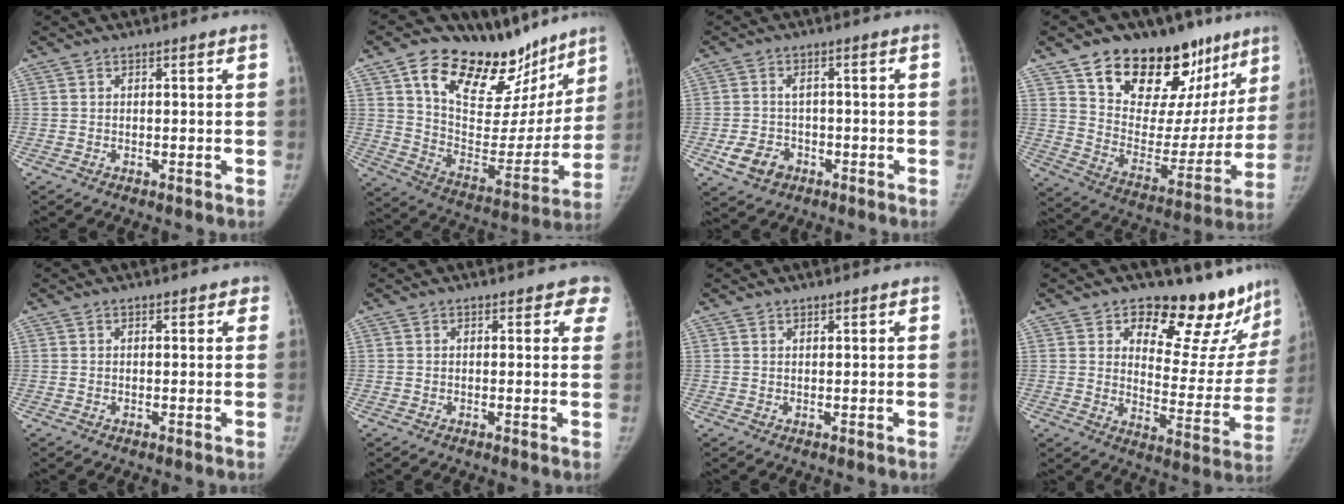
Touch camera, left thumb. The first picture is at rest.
{"total": 27.4, "force": [18.2, 13.7, 15.2], "torque": [-0.180, -0.068, 0.292]}
{"total": 5.8, "force": [-2.5, 4.4, 2.7], "torque": [-0.041, 0.014, -0.037]}
{"total": 27.6, "force": [17.8, 15.1, 14.7], "torque": [-0.170, -0.067, 0.279]}
{"total": 1.3, "force": [0.8, 0.8, 0.5], "torque": [0.009, -0.001, 0.005]}
{"total": 3.9, "force": [3.0, 2.0, 1.5], "torque": [0.023, -0.009, 0.019]}
{"total": 0.7, "force": [0.7, 0.3, 0.1], "torque": [0.003, -0.005, 0.010]}
{"total": 20.5, "force": [15.5, 9.2, 9.7], "torque": [-0.063, -0.111, 0.197]}